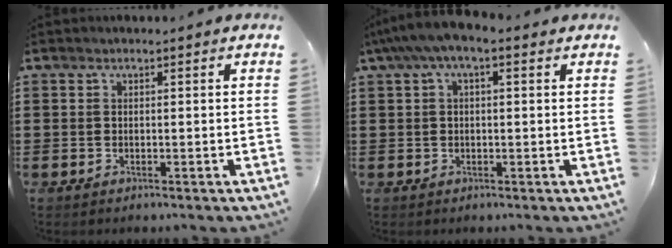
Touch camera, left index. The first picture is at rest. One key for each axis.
{"total": 3.5, "fx": 0.5, "fy": 1.3, "fz": 3.2, "tx": -0.067, "ty": 0.008, "tz": 0.002}